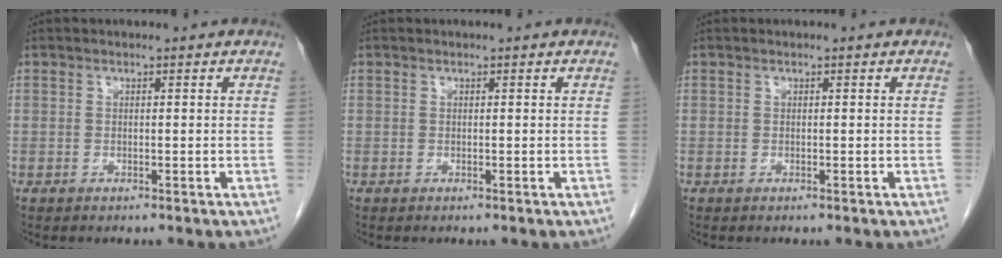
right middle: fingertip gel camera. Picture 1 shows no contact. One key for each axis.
{"total": 0.0}
{"total": 0.0}